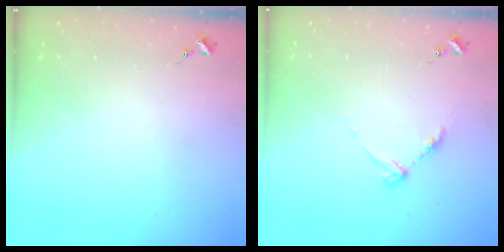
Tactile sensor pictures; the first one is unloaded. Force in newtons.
{"total": 5.6, "press": 5.5, "slide": 0.7}